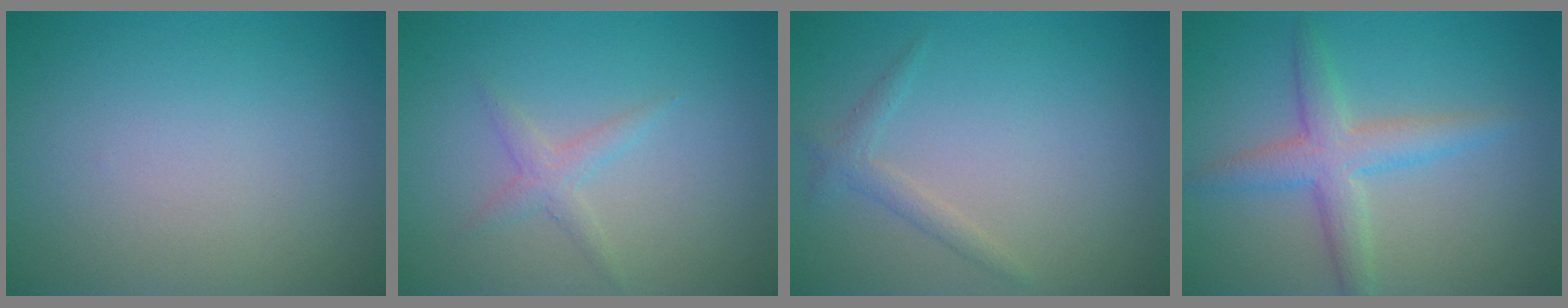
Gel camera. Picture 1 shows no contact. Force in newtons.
{"total": 1.5, "press": 1.5, "slide": 0.1}
{"total": 1.4, "press": 1.4, "slide": 0.1}
{"total": 3.8, "press": 3.8, "slide": 0.0}